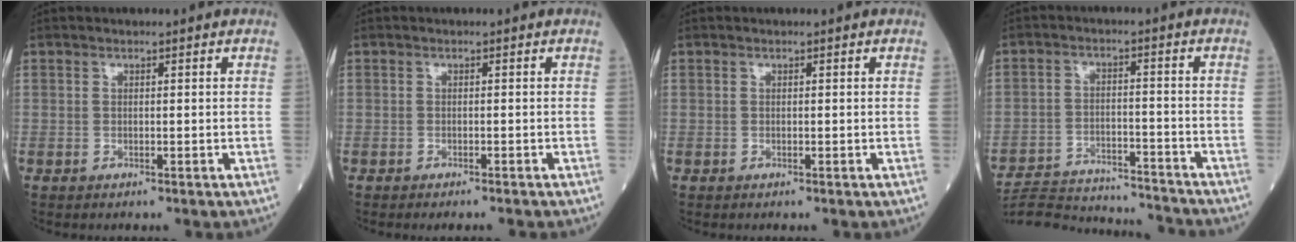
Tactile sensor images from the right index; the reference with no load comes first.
{"total": 2.4, "force": [-2.2, 0.0, 1.0], "torque": [-0.012, -0.002, -0.029]}
{"total": 0.0}
{"total": 16.5, "force": [-16.2, 1.4, 3.2], "torque": [-0.064, 0.003, -0.237]}